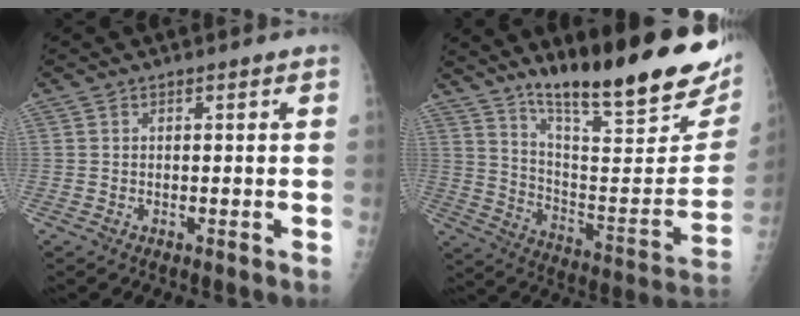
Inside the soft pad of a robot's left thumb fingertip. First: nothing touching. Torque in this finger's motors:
{"motor_torque": [0.42, 0.43, 1.41, -1.36, 0.28]}